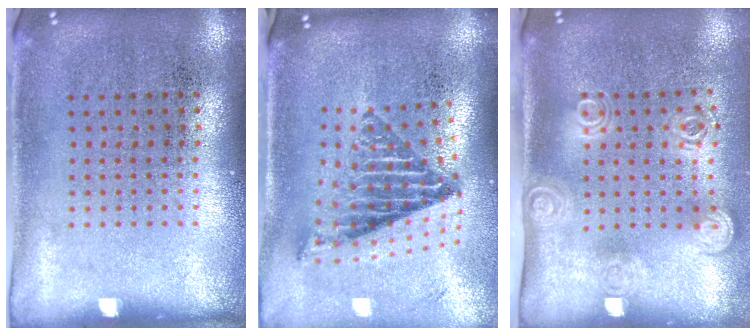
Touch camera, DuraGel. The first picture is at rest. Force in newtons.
{"total": 1.9, "press": 1.5, "slide": 1.2}
{"total": 1.9, "press": 1.4, "slide": 1.3}